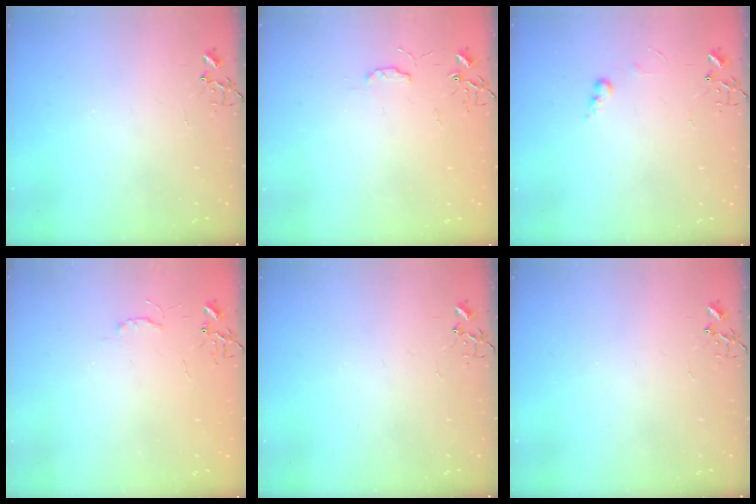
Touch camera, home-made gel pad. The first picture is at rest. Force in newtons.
{"total": 4.9, "press": 4.9, "slide": 0.7}
{"total": 5.5, "press": 5.5, "slide": 0.7}
{"total": 4.2, "press": 4.2, "slide": 0.6}
{"total": 0.0}
{"total": 0.0}